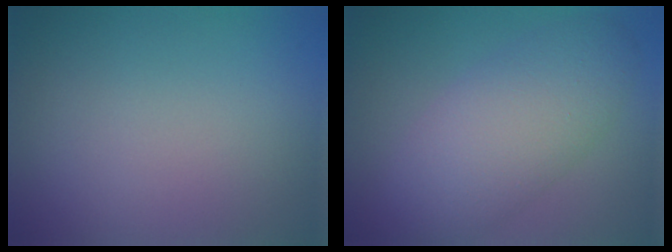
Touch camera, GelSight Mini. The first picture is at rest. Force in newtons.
{"total": 6.8, "press": 6.8, "slide": 0.5}